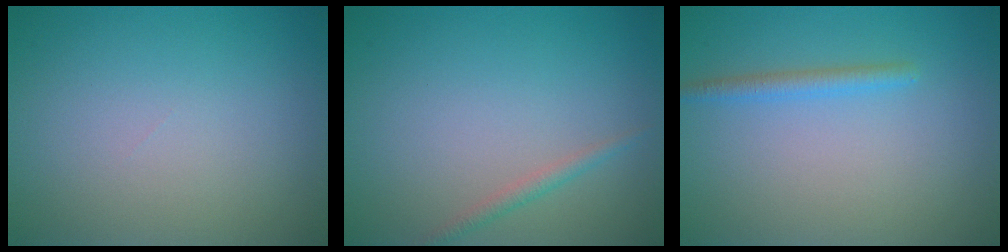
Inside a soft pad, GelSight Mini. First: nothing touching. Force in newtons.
{"total": 1.1, "press": 1.1, "slide": 0.0}
{"total": 1.6, "press": 1.6, "slide": 0.0}